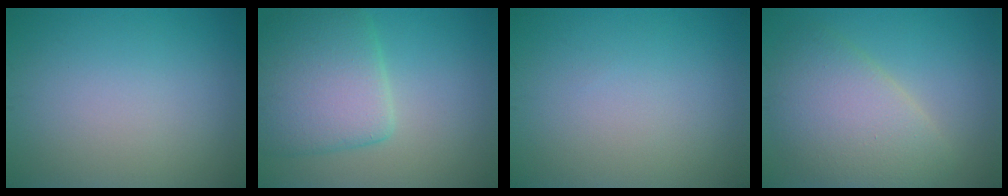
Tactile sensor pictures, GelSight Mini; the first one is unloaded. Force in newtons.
{"total": 7.2, "press": 7.2, "slide": 0.4}
{"total": 0.0}
{"total": 6.3, "press": 6.3, "slide": 0.4}